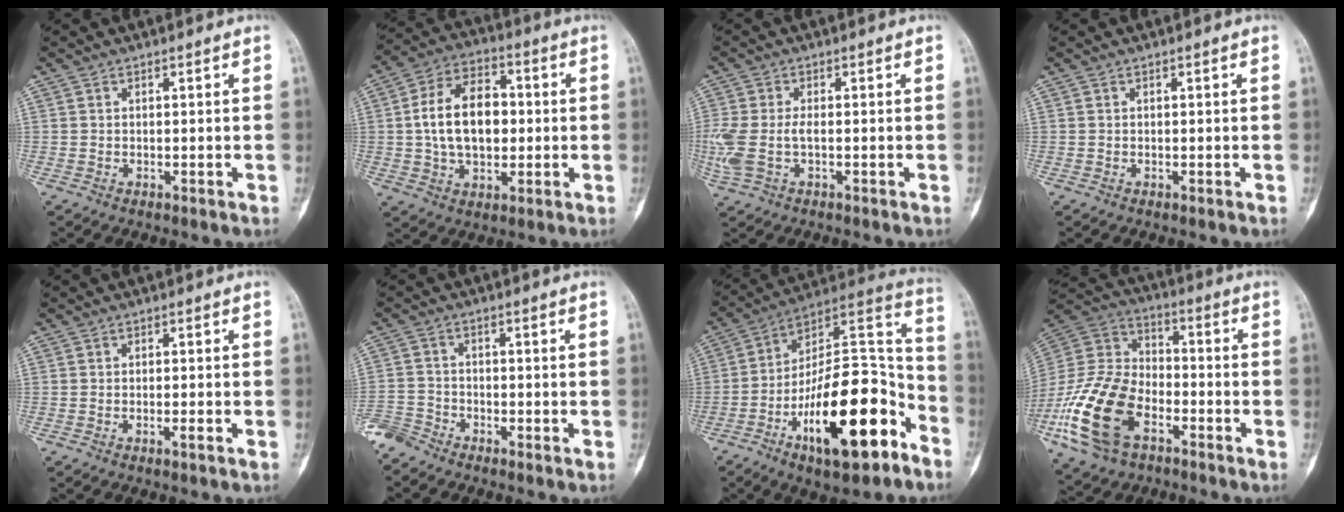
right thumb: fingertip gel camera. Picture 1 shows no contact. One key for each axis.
{"total": 14.3, "fx": 0.5, "fy": 9.1, "fz": 11.0, "tx": -0.170, "ty": 0.020, "tz": 0.005}
{"total": 6.8, "fx": -1.0, "fy": 3.5, "fz": 5.7, "tx": -0.157, "ty": 0.009, "tz": -0.014}
{"total": 0.0}
{"total": 1.3, "fx": -0.7, "fy": 0.1, "fz": 1.0, "tx": -0.018, "ty": 0.003, "tz": -0.013}
{"total": 4.2, "fx": -4.0, "fy": 1.4, "fz": 0.2, "tx": -0.010, "ty": 0.003, "tz": -0.090}
{"total": 26.3, "fx": -12.2, "fy": 10.2, "fz": 20.9, "tx": -0.309, "ty": 0.086, "tz": -0.189}
{"total": 20.3, "fx": -8.6, "fy": 12.3, "fz": 13.6, "tx": -0.279, "ty": 0.044, "tz": -0.163}